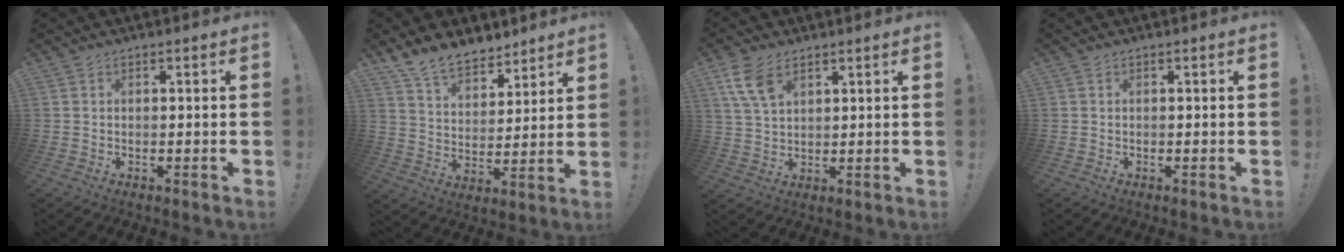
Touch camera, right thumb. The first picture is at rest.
{"total": 11.8, "force": [9.9, 5.6, 3.2], "torque": [-0.069, -0.073, 0.191]}
{"total": 8.2, "force": [4.6, 4.4, 5.1], "torque": [-0.099, -0.017, 0.089]}
{"total": 0.0}